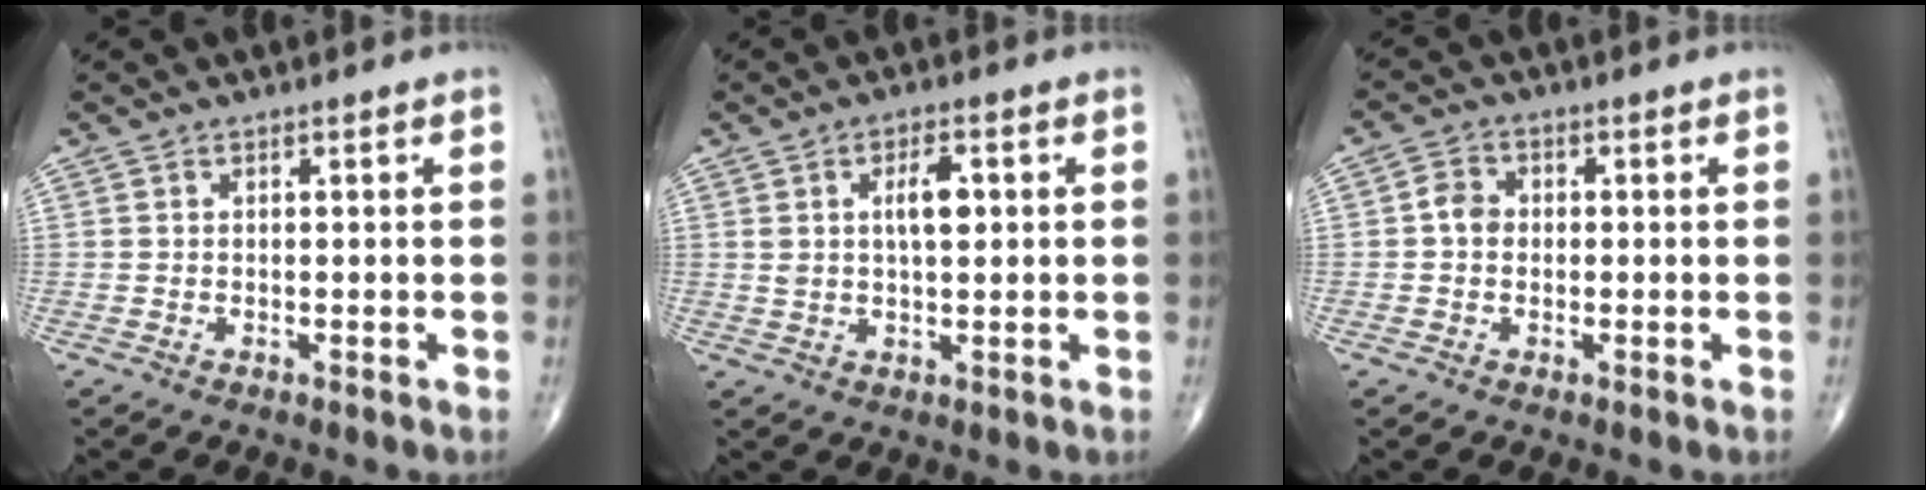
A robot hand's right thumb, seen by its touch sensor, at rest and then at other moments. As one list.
[{"total": 5.3, "force": [1.3, 2.2, 4.6], "torque": [-0.071, -0.003, 0.021]}, {"total": 3.4, "force": [-0.2, 2.8, 1.9], "torque": [-0.025, 0.012, -0.011]}]